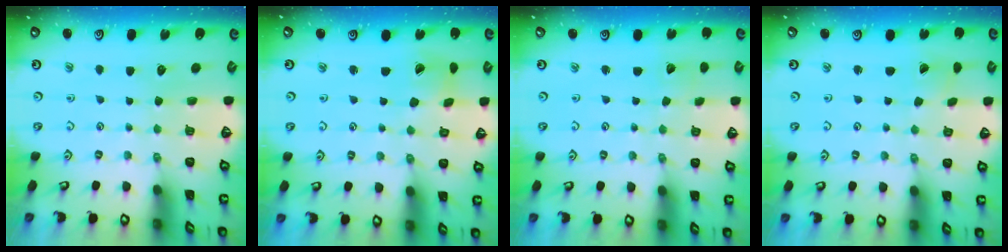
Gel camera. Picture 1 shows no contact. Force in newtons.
{"total": 4.3, "press": 4.2, "slide": 0.5}
{"total": 2.4, "press": 2.4, "slide": 0.3}
{"total": 1.3, "press": 1.3, "slide": 0.1}